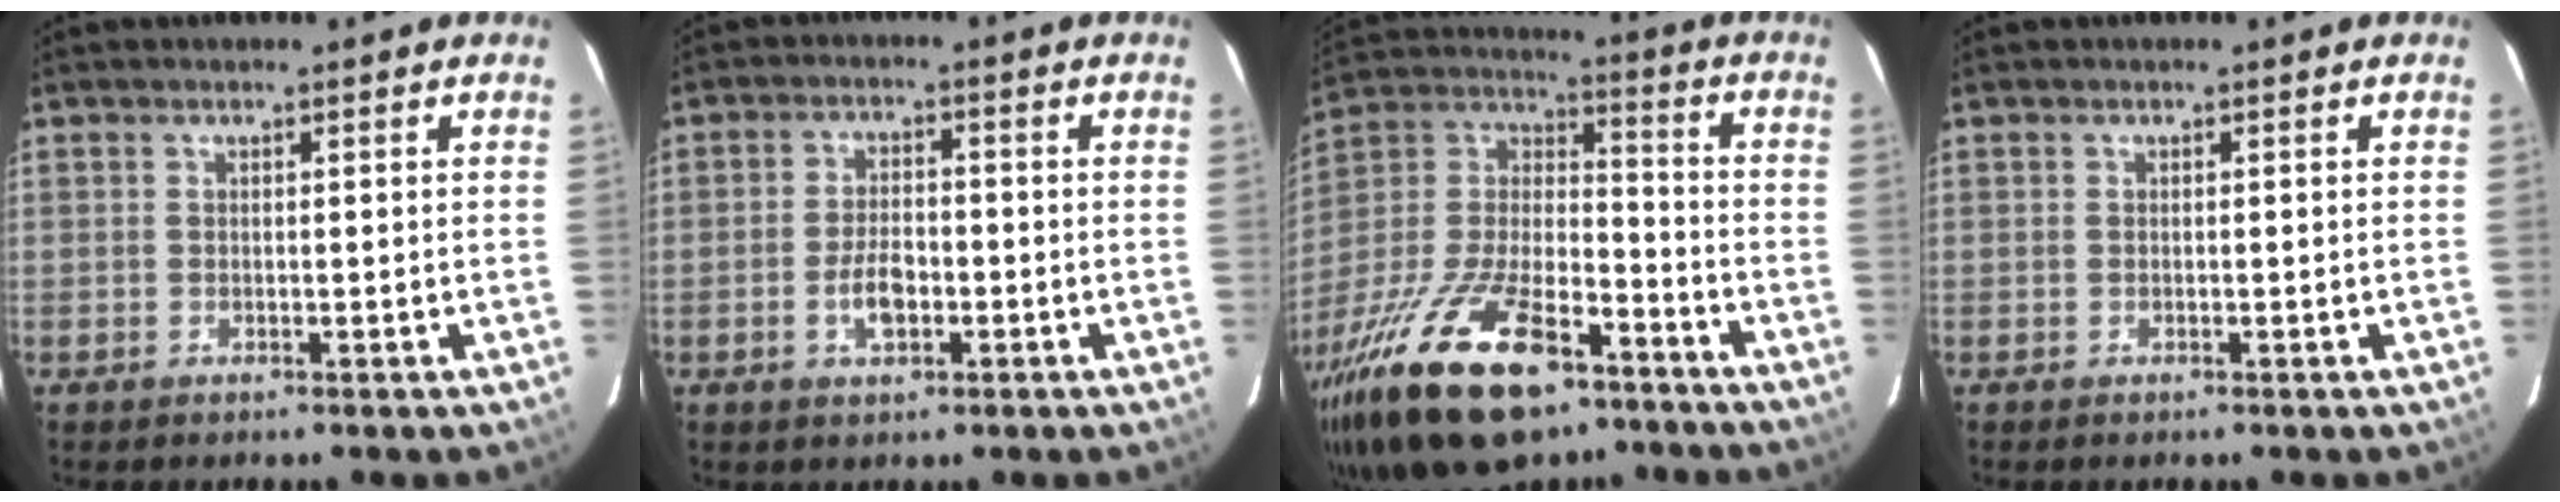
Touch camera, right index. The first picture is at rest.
{"total": 5.3, "force": [-1.9, 2.7, 4.1], "torque": [-0.084, 0.004, -0.032]}
{"total": 28.4, "force": [-17.6, 11.9, 18.8], "torque": [-0.384, -0.023, -0.295]}
{"total": 0.0}